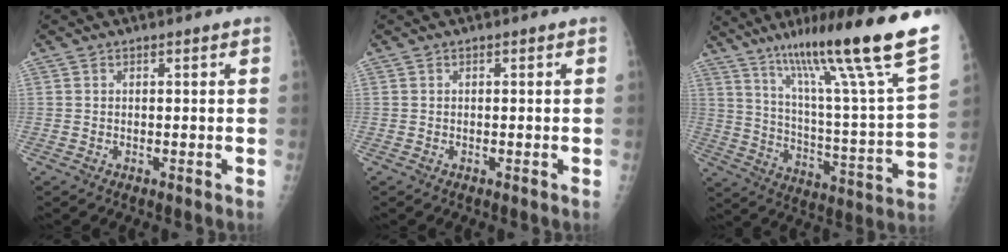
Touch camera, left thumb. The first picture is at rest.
{"total": 0.0}
{"total": 28.9, "force": [19.5, 1.6, 21.2], "torque": [-0.317, -0.085, 0.300]}